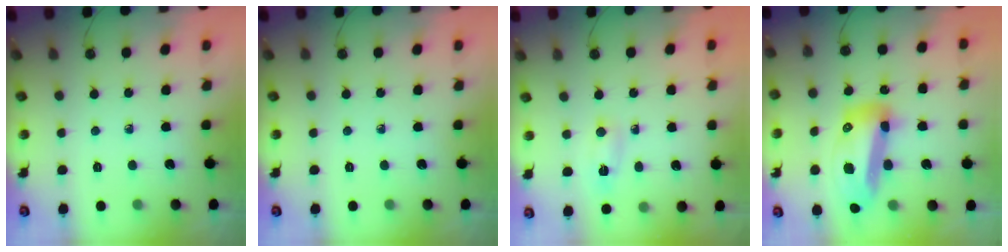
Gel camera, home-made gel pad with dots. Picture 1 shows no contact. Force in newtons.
{"total": 0.0}
{"total": 2.6, "press": 2.3, "slide": 1.1}
{"total": 18.4, "press": 18.3, "slide": 2.4}